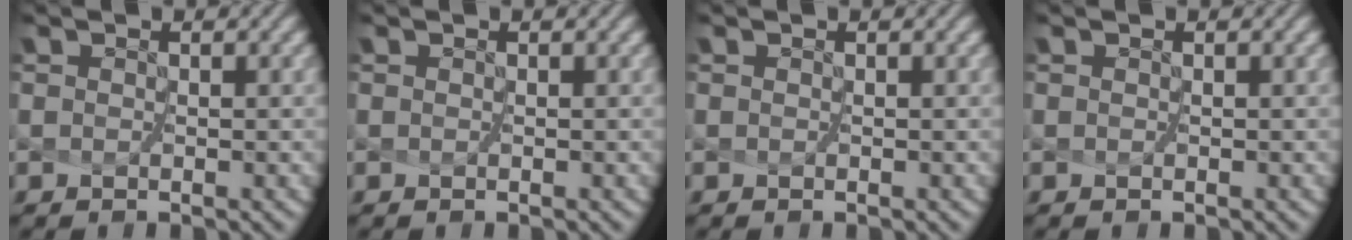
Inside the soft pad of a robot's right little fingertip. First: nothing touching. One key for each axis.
{"total": 0.0}
{"total": 0.0}
{"total": 0.0}